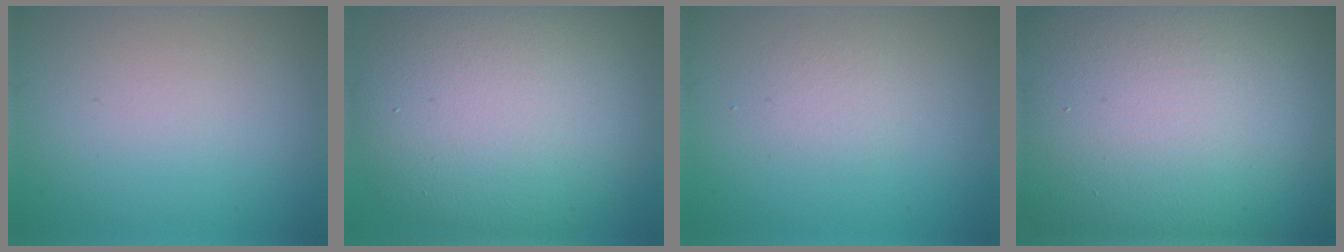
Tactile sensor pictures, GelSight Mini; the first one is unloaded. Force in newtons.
{"total": 12.9, "press": 12.8, "slide": 1.4}
{"total": 1.3, "press": 1.3, "slide": 0.0}
{"total": 25.5, "press": 25.4, "slide": 1.3}